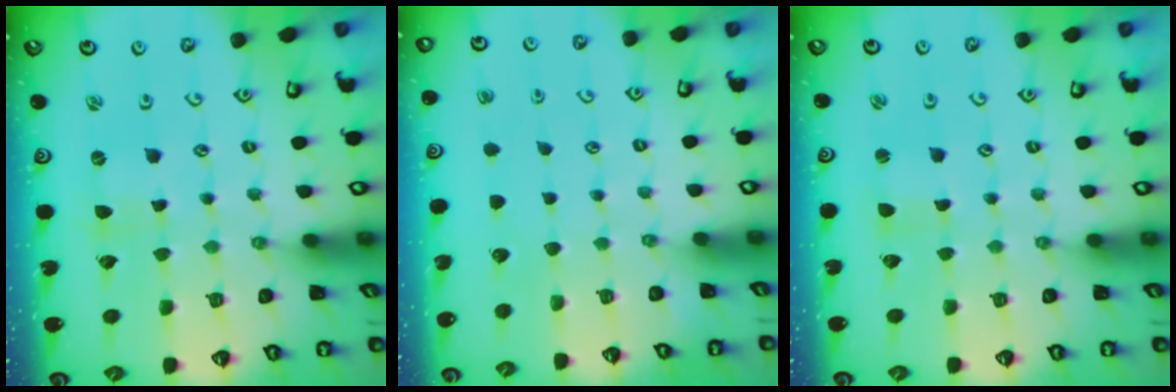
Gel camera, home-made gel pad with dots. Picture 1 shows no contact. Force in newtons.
{"total": 0.0}
{"total": 1.0, "press": 1.0, "slide": 0.0}